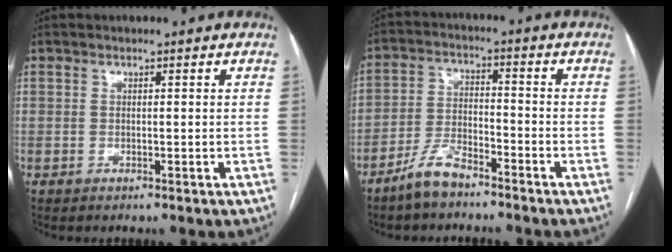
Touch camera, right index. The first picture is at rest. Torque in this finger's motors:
{"motor_torque": [-0.97, -0.47, -1.05, -0.21]}